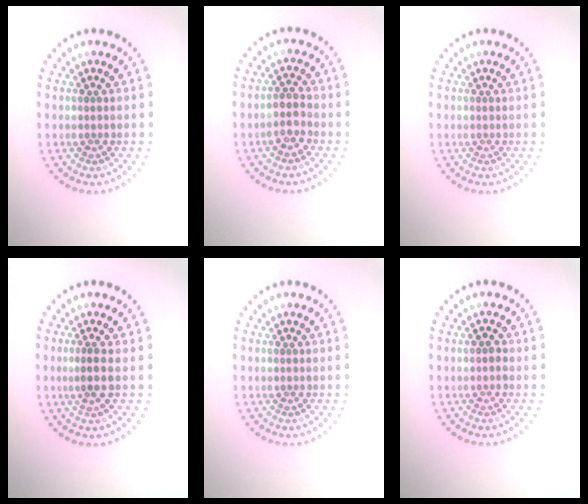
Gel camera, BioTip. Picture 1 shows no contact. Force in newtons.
{"total": 2.0, "press": 1.8, "slide": 1.0}
{"total": 0.0}
{"total": 1.3, "press": 1.0, "slide": 0.9}
{"total": 0.0}
{"total": 0.7, "press": 0.7, "slide": 0.1}